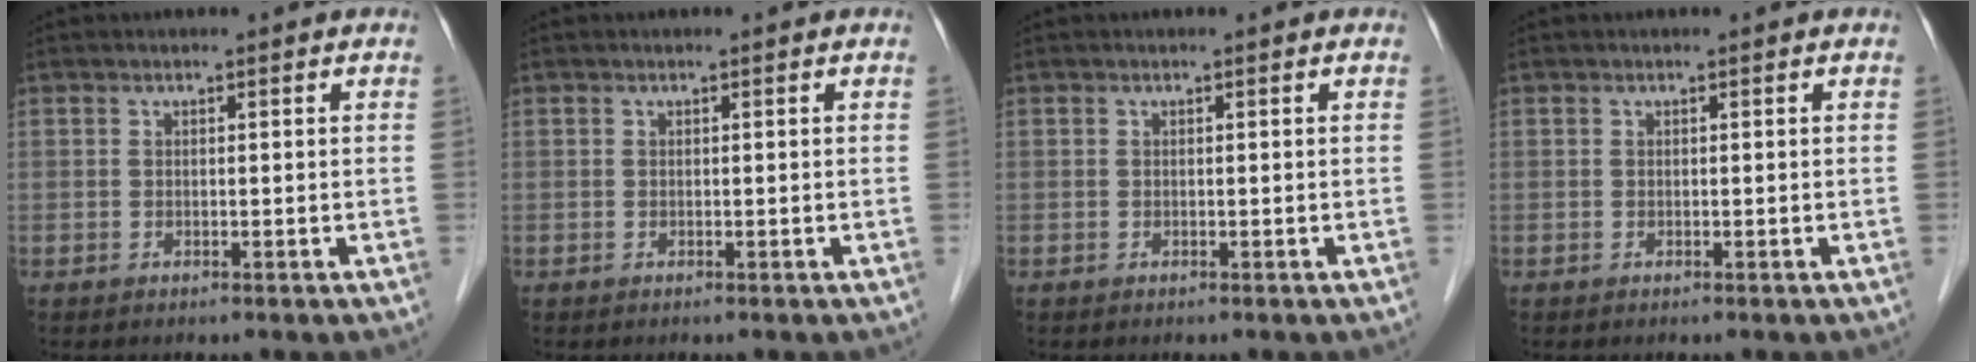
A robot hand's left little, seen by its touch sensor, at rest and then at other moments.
{"total": 0.0}
{"total": 0.0}
{"total": 0.0}